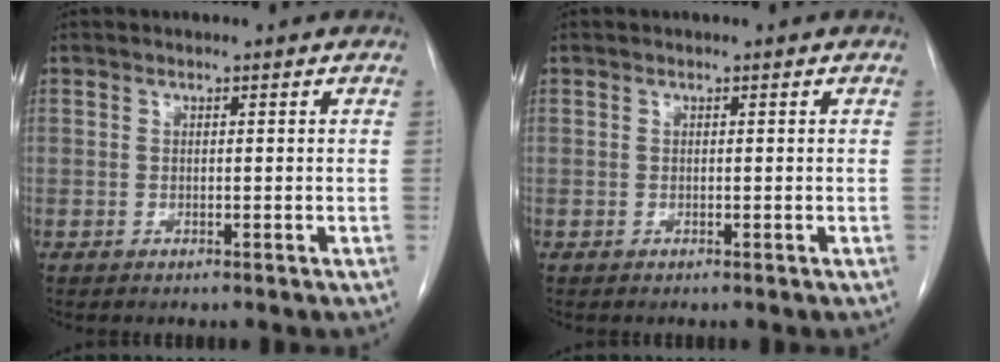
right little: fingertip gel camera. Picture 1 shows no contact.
{"total": 0.0}